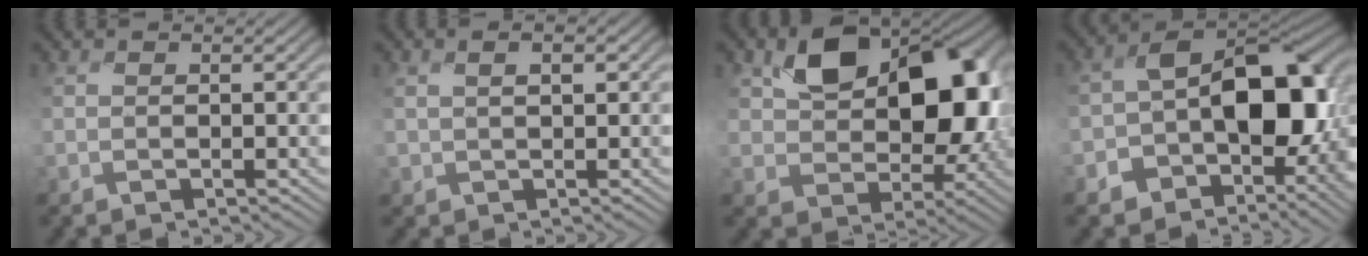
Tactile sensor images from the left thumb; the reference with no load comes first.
{"total": 2.4, "force": [0.6, 1.2, 2.0], "torque": [-0.037, 0.000, 0.012]}
{"total": 13.1, "force": [2.3, 8.9, 9.5], "torque": [-0.139, -0.010, 0.046]}
{"total": 15.0, "force": [-2.7, 10.1, 10.8], "torque": [-0.154, -0.014, -0.050]}